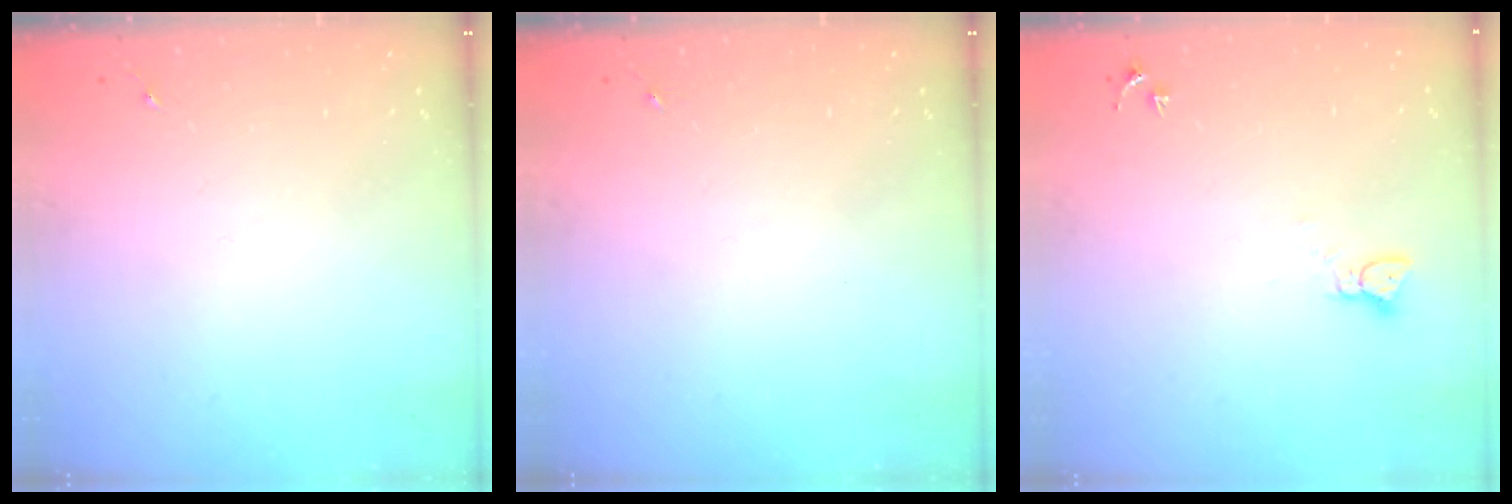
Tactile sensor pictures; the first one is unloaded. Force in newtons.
{"total": 0.0}
{"total": 2.3, "press": 2.3, "slide": 0.3}